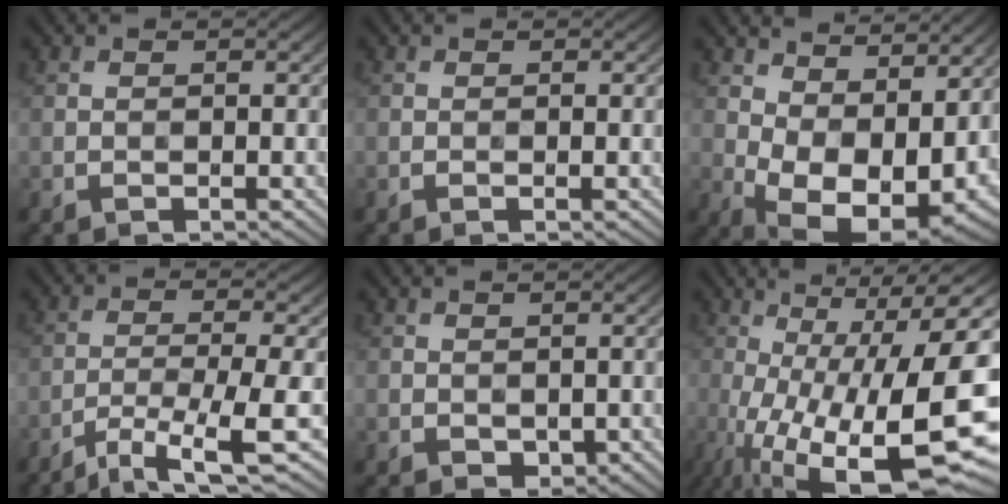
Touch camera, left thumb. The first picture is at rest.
{"total": 0.5, "force": [-0.1, 0.0, 0.5], "torque": [-0.010, -0.002, -0.004]}
{"total": 13.0, "force": [2.0, 7.5, 10.4], "torque": [-0.186, -0.022, 0.048]}
{"total": 8.7, "force": [-5.1, 1.4, 6.9], "torque": [-0.115, -0.005, -0.086]}
{"total": 1.3, "force": [0.0, 0.9, 0.9], "torque": [-0.018, -0.006, 0.004]}
{"total": 20.3, "force": [-5.9, 6.3, 18.4], "torque": [-0.261, -0.002, -0.097]}